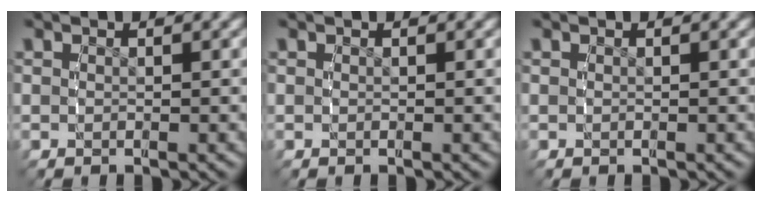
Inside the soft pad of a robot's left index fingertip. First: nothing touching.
{"total": 0.0}
{"total": 0.0}